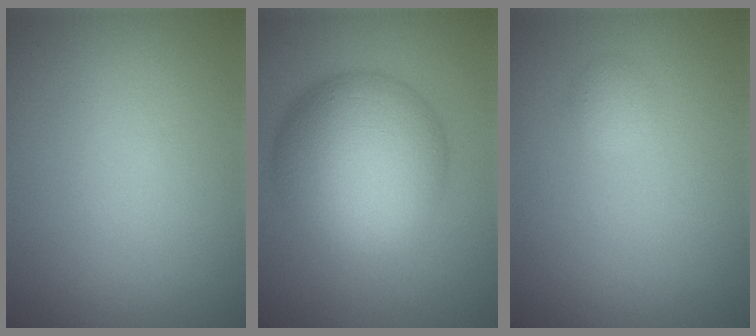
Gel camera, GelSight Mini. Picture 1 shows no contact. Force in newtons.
{"total": 11.7, "press": 11.7, "slide": 0.1}
{"total": 0.8, "press": 0.8, "slide": 0.0}